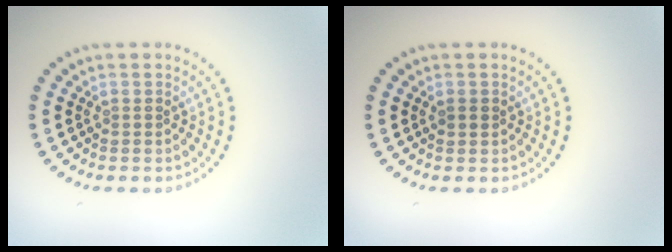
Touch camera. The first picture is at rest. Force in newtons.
{"total": 0.9, "press": 0.8, "slide": 0.3}